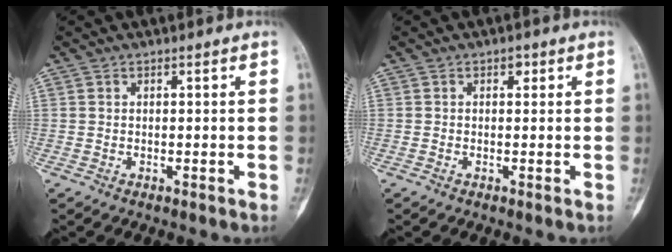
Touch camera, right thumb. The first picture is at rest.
{"total": 1.1, "force": [0.3, 0.8, 0.6], "torque": [0.004, 0.004, -0.003]}